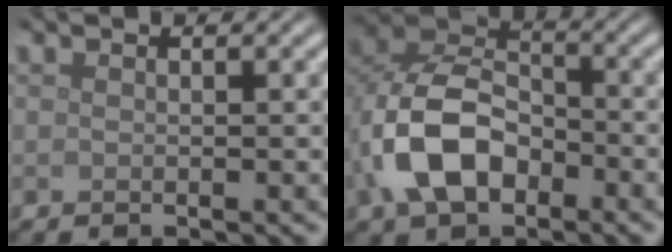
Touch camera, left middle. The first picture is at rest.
{"total": 7.9, "force": [-2.5, 5.2, 5.4], "torque": [-0.114, 0.007, -0.055]}